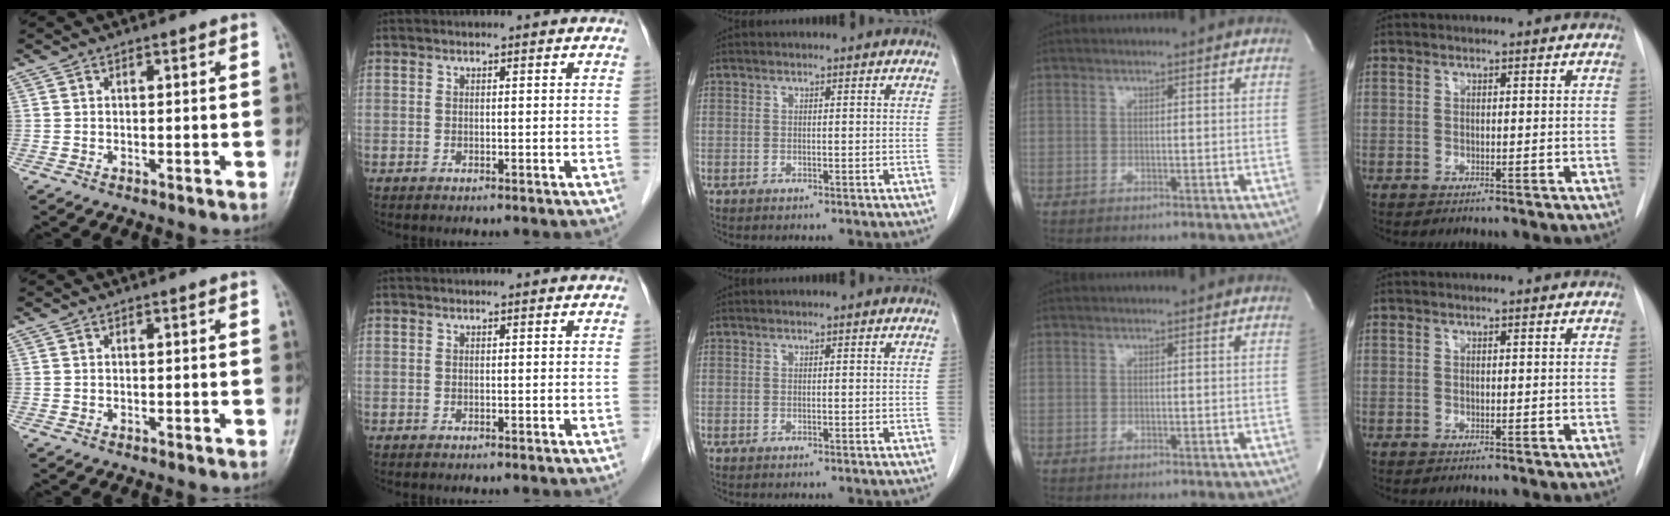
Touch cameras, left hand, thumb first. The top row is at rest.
{}